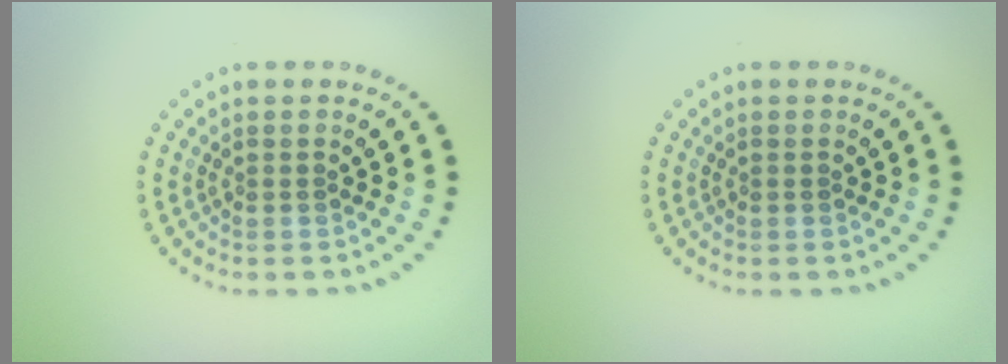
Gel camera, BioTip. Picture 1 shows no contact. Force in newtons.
{"total": 0.0}